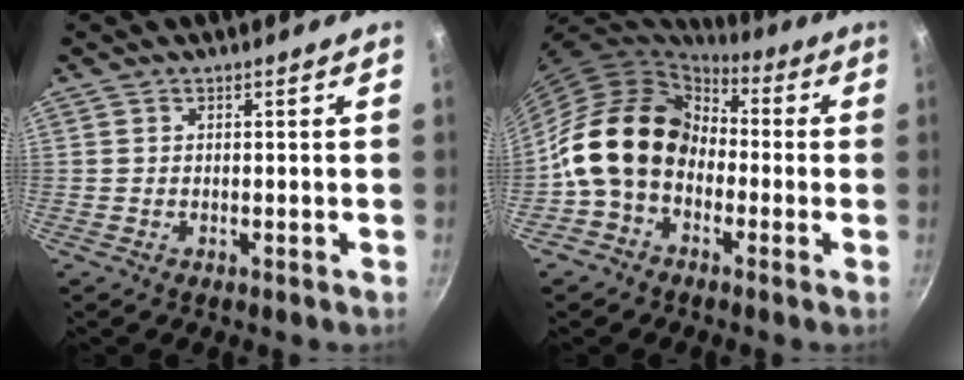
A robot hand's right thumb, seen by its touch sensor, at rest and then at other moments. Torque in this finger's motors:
{"motor_torque": [2.14, 2.87, 1.36, -1.42, 0.26]}